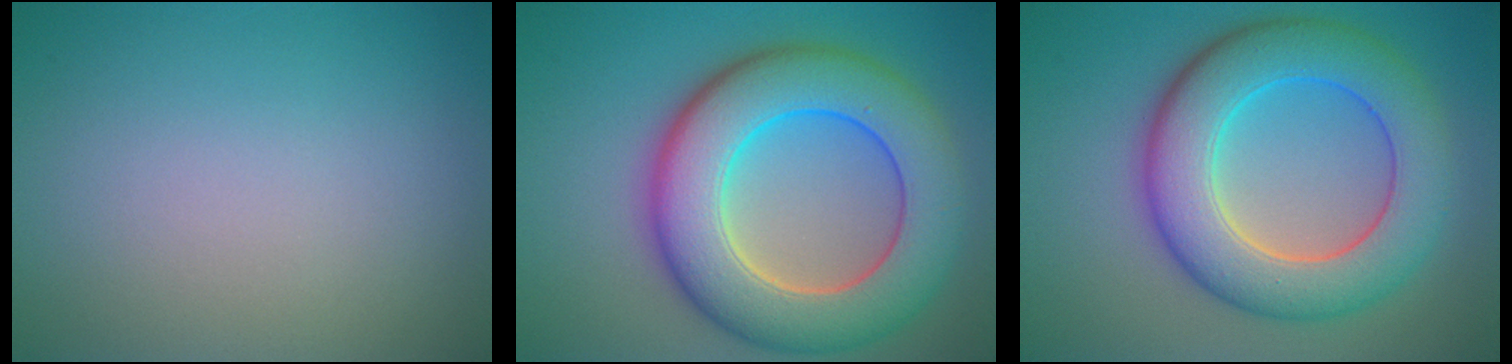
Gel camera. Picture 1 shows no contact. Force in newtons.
{"total": 11.1, "press": 11.1, "slide": 0.3}
{"total": 9.1, "press": 9.1, "slide": 0.1}